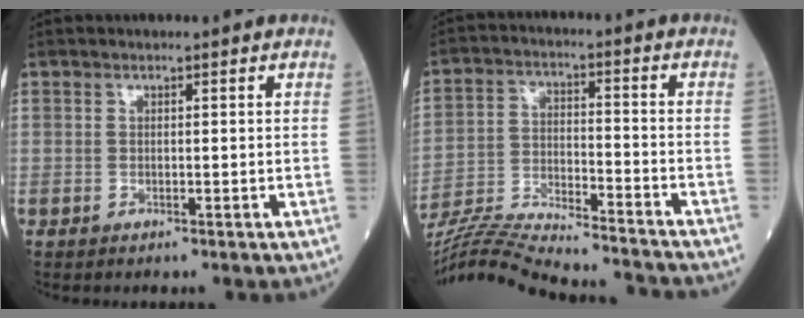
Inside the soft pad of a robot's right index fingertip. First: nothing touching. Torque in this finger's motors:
{"motor_torque": [-1.69, -0.45, -0.22, -0.21]}